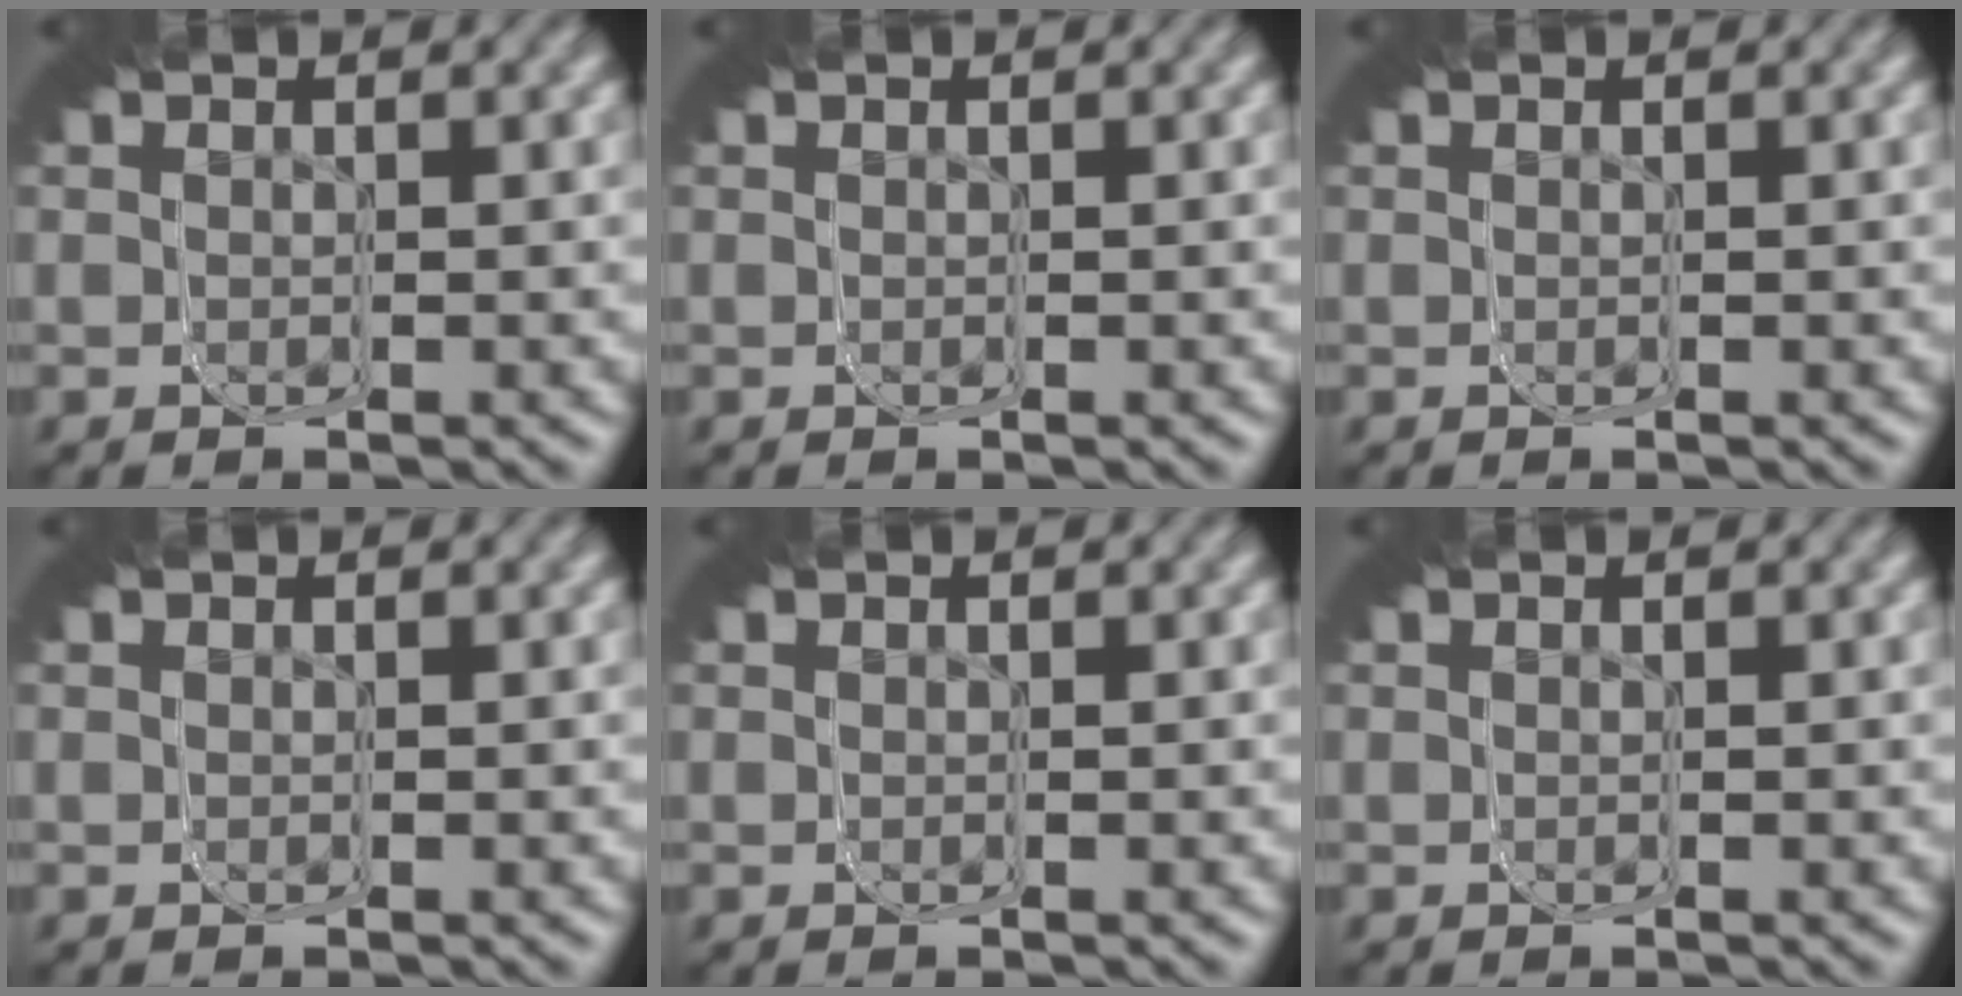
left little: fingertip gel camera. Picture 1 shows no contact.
{"total": 0.0}
{"total": 0.0}
{"total": 0.0}
{"total": 0.0}
{"total": 0.0}